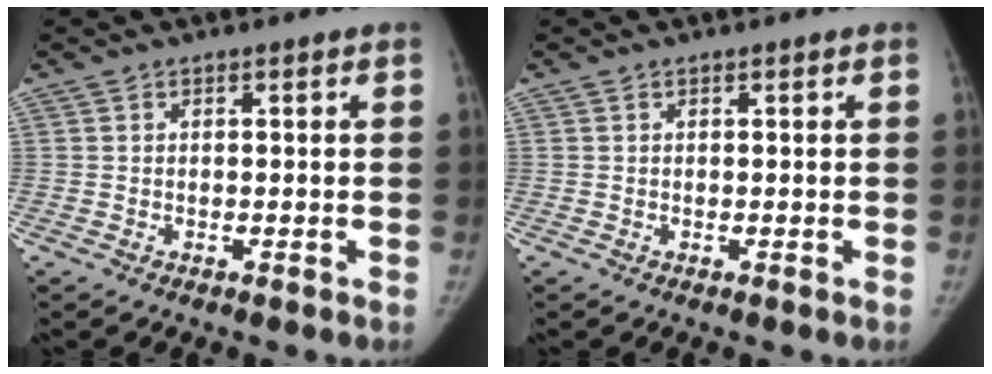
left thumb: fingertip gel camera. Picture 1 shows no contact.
{"total": 0.0}